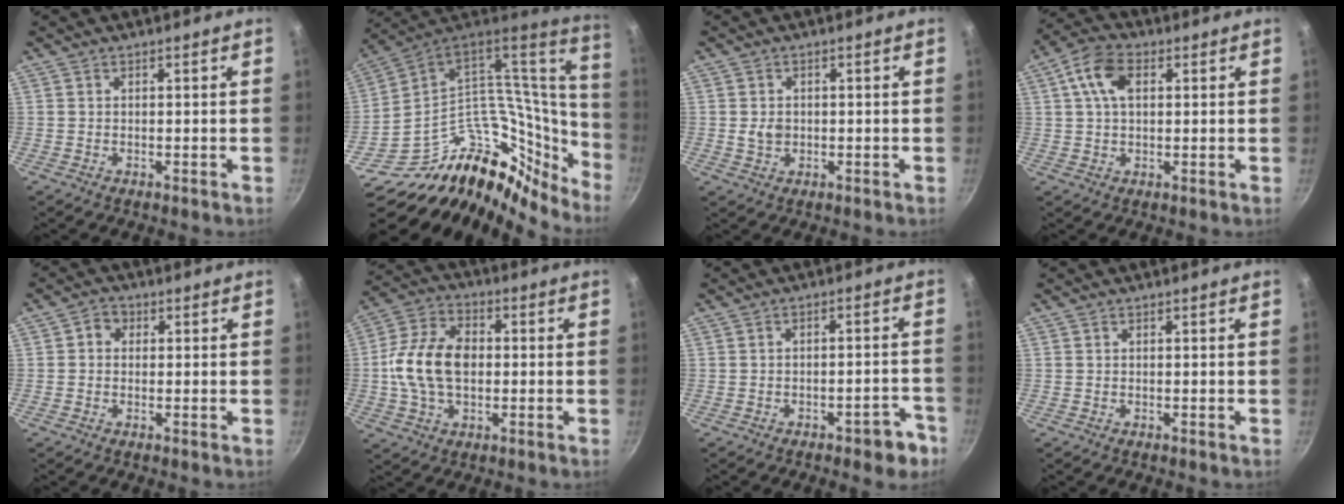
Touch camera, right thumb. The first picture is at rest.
{"total": 32.9, "force": [-16.8, 20.7, 19.2], "torque": [-0.208, 0.126, -0.250]}
{"total": 2.6, "force": [0.1, 2.3, 1.3], "torque": [-0.013, -0.002, 0.002]}
{"total": 7.9, "force": [2.3, 4.8, 5.8], "torque": [-0.102, 0.013, 0.034]}
{"total": 2.8, "force": [0.5, 2.5, 1.2], "torque": [-0.006, 0.003, 0.000]}
{"total": 13.8, "force": [-0.2, 9.3, 10.2], "torque": [-0.173, 0.023, -0.017]}
{"total": 6.1, "force": [-3.6, 2.6, 4.2], "torque": [-0.034, 0.037, -0.034]}
{"total": 0.0}